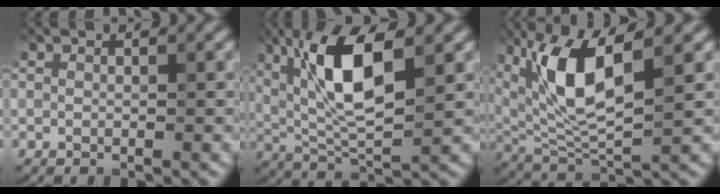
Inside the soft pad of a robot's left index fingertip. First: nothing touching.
{"total": 8.8, "force": [2.7, 2.6, 8.0], "torque": [-0.148, -0.004, 0.049]}
{"total": 8.4, "force": [2.7, 2.9, 7.4], "torque": [-0.155, -0.009, 0.052]}